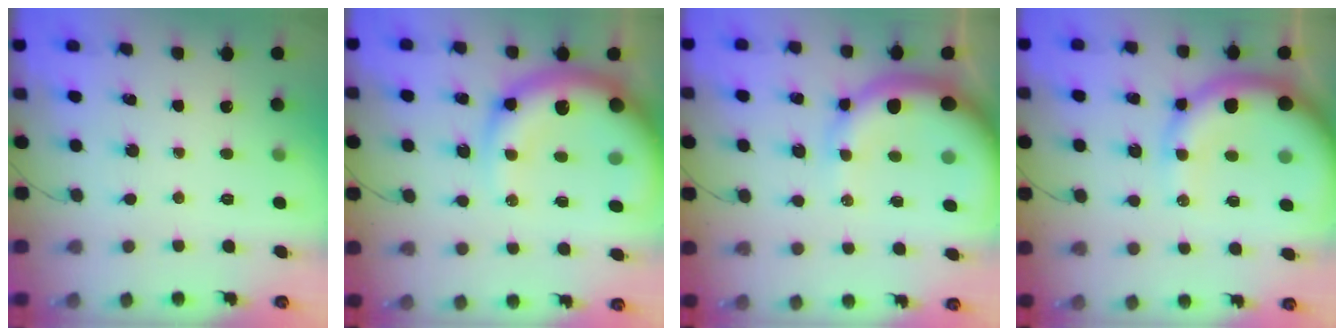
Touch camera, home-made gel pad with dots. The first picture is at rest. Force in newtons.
{"total": 22.7, "press": 22.2, "slide": 5.0}
{"total": 13.7, "press": 13.3, "slide": 3.3}
{"total": 17.9, "press": 17.5, "slide": 4.0}